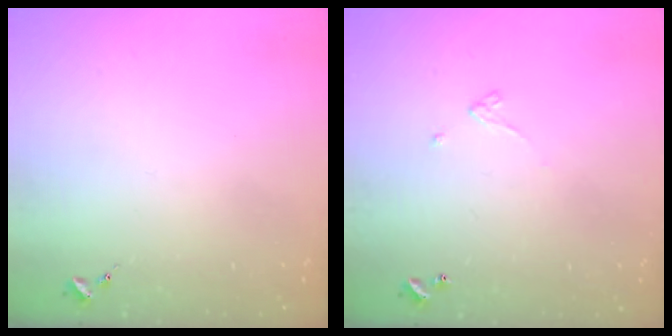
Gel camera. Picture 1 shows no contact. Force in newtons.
{"total": 2.4, "press": 2.4, "slide": 0.2}